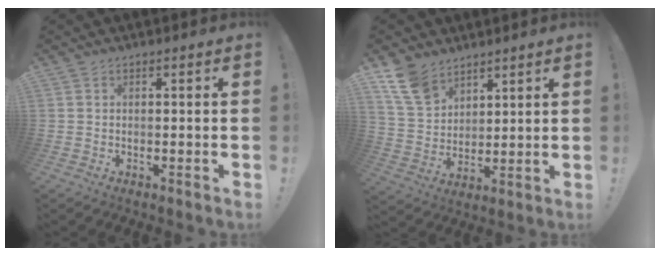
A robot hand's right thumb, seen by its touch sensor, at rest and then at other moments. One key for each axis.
{"total": 11.9, "fx": 8.3, "fy": 7.1, "fz": 4.7, "tx": -0.096, "ty": -0.042, "tz": 0.166}